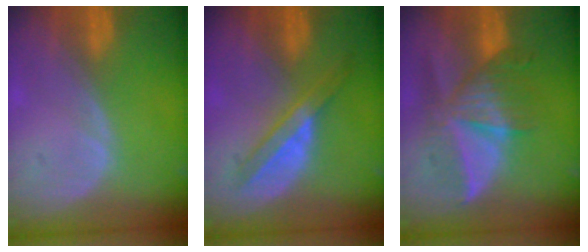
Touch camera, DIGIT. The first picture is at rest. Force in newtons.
{"total": 5.9, "press": 5.4, "slide": 2.4}
{"total": 8.2, "press": 7.8, "slide": 2.5}